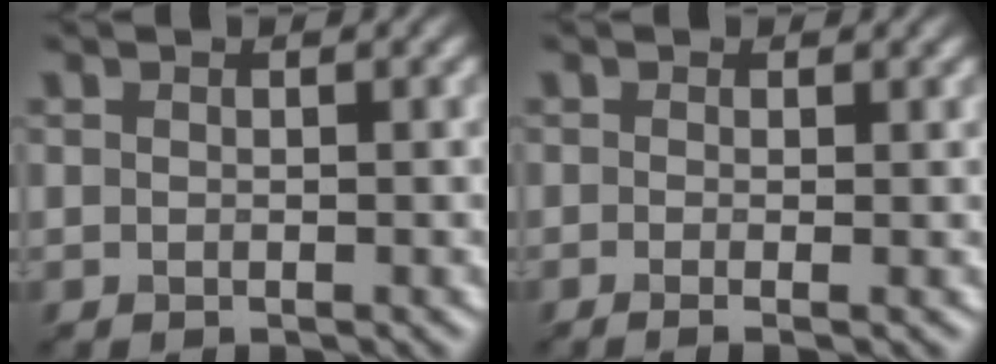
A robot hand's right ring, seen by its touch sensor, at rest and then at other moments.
{"total": 1.6, "force": [-0.1, 0.7, 1.5], "torque": [-0.027, -0.009, -0.014]}